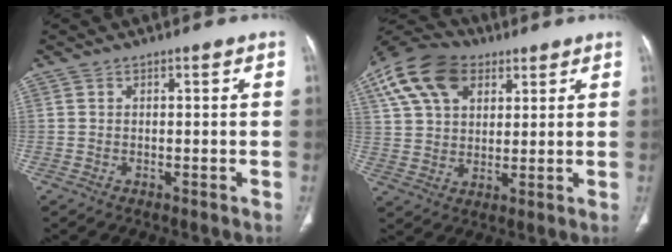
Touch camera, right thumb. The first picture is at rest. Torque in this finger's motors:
{"motor_torque": [-0.95, 1.42, 0.82, 0.42, 0.10]}